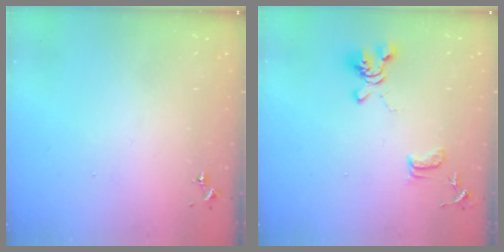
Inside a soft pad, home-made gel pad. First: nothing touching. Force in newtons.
{"total": 13.0, "press": 12.9, "slide": 1.6}